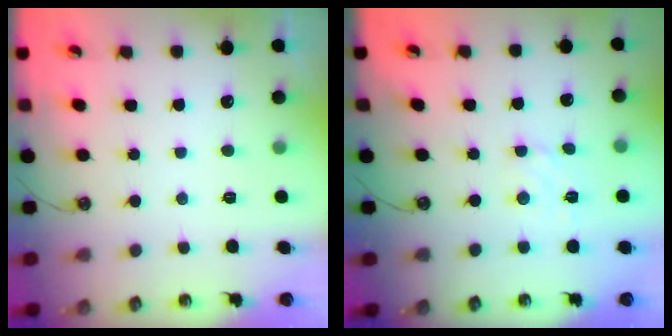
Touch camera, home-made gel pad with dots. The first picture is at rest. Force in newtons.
{"total": 2.9, "press": 2.9, "slide": 0.7}